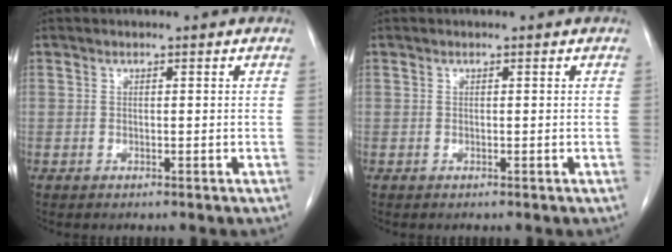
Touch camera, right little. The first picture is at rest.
{"total": 0.0}